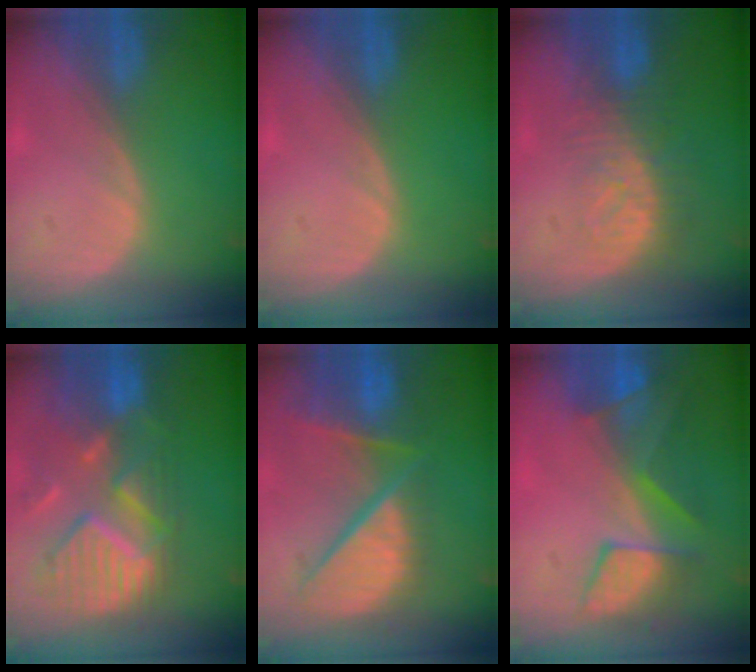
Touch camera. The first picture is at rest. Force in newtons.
{"total": 0.0}
{"total": 8.3, "press": 7.2, "slide": 4.1}
{"total": 11.8, "press": 10.4, "slide": 5.7}
{"total": 12.4, "press": 10.2, "slide": 7.1}
{"total": 8.1, "press": 7.9, "slide": 1.8}